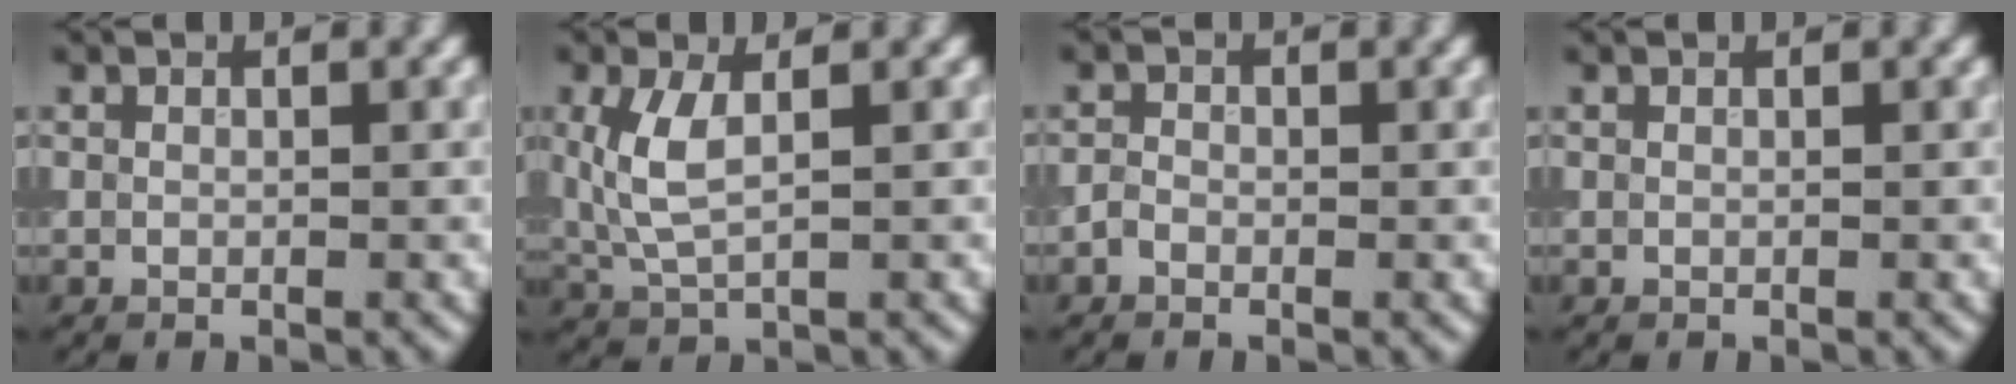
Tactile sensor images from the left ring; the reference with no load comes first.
{"total": 3.9, "force": [0.7, 1.6, 3.5], "torque": [-0.087, 0.005, 0.017]}
{"total": 0.9, "force": [-0.6, 0.5, 0.4], "torque": [-0.009, 0.004, -0.016]}
{"total": 0.0}